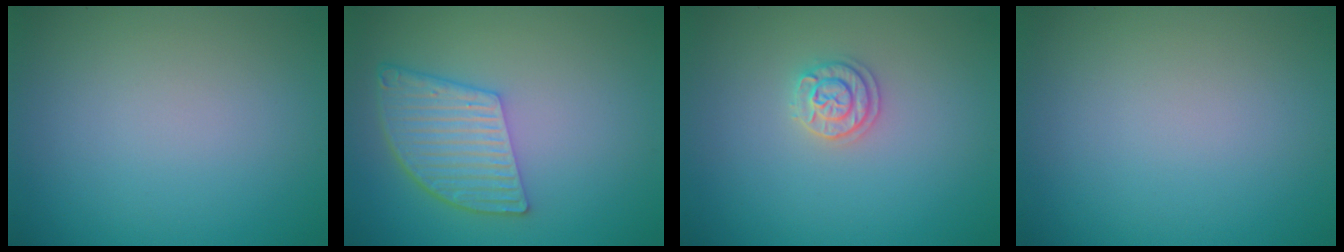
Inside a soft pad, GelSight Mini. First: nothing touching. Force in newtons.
{"total": 5.8, "press": 4.3, "slide": 3.8}
{"total": 1.9, "press": 1.9, "slide": 0.2}
{"total": 0.0}